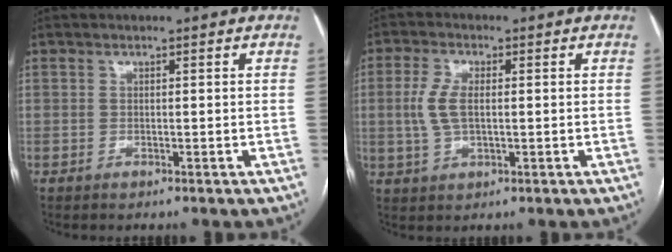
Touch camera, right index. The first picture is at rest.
{"total": 5.2, "force": [0.3, 2.2, 4.7], "torque": [-0.116, 0.005, 0.008]}